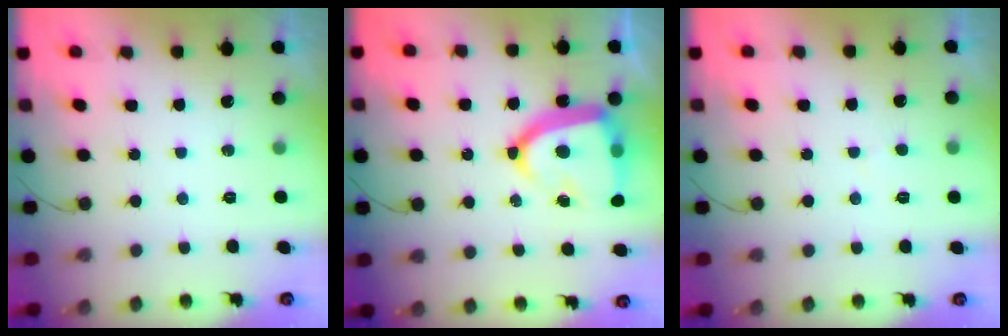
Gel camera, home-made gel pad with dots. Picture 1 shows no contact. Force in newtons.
{"total": 18.8, "press": 18.7, "slide": 1.9}
{"total": 2.1, "press": 2.1, "slide": 0.2}